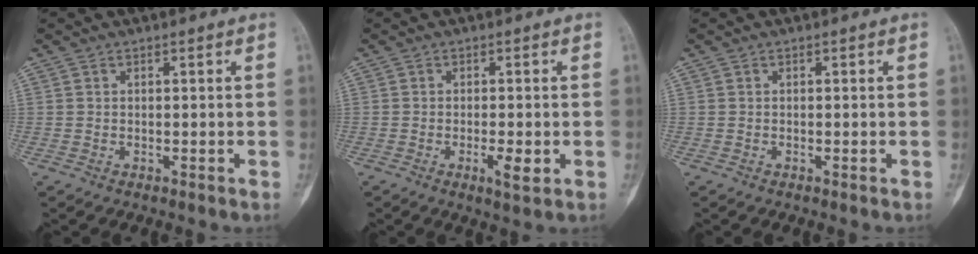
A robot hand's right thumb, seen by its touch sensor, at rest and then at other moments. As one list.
[{"total": 3.5, "force": [-1.1, 0.9, 3.2], "torque": [-0.054, -0.005, -0.016]}, {"total": 0.0}]